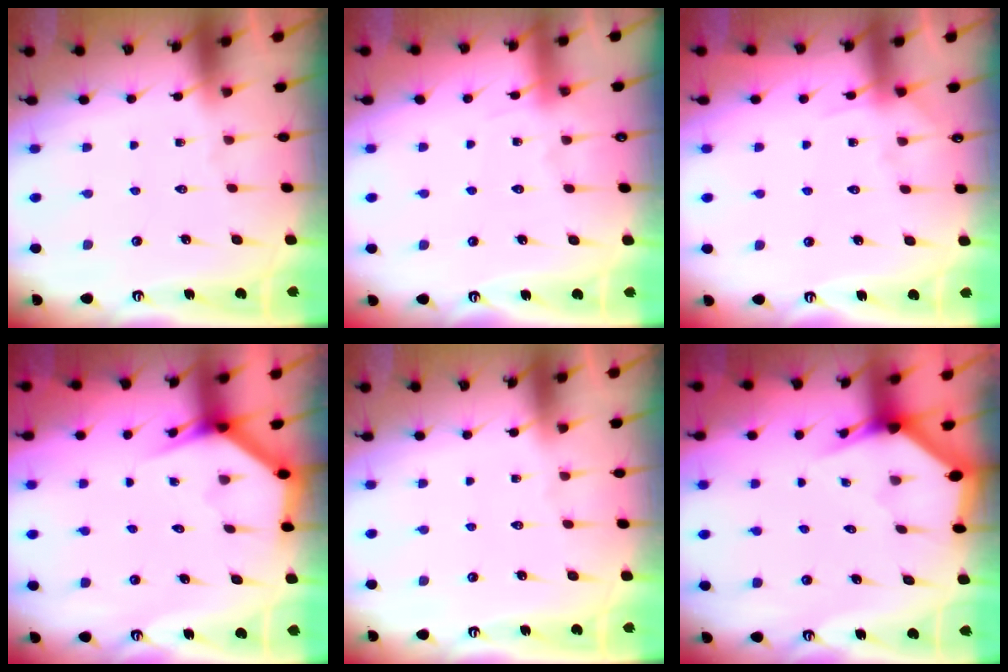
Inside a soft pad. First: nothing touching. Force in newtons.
{"total": 4.1, "press": 4.0, "slide": 0.5}
{"total": 5.2, "press": 5.1, "slide": 0.7}
{"total": 3.6, "press": 3.5, "slide": 0.3}
{"total": 0.0}
{"total": 2.9, "press": 2.9, "slide": 0.2}